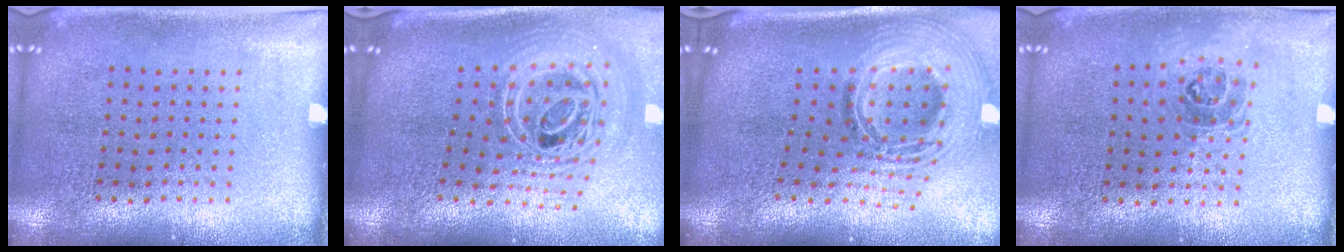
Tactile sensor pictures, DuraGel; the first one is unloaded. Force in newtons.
{"total": 2.8, "press": 1.9, "slide": 2.0}
{"total": 2.5, "press": 1.8, "slide": 1.8}
{"total": 1.0, "press": 0.9, "slide": 0.5}